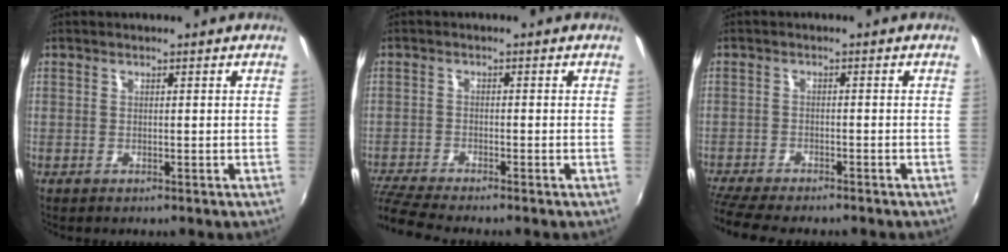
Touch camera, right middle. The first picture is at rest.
{"total": 7.1, "force": [-6.5, -0.2, 2.7], "torque": [-0.082, -0.023, -0.121]}
{"total": 9.3, "force": [-8.2, 1.3, 4.2], "torque": [-0.110, -0.032, -0.138]}